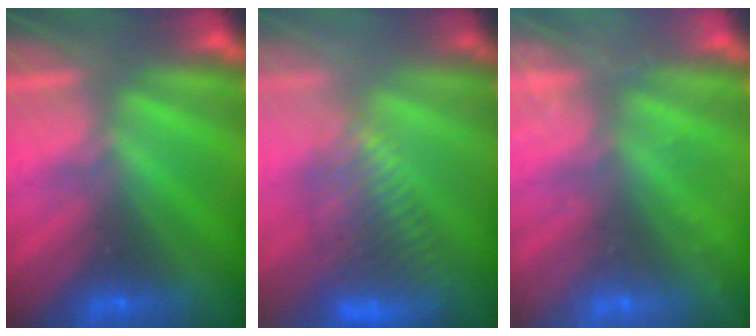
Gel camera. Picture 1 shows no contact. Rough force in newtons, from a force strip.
{"total": 4.7}
{"total": 2.6}